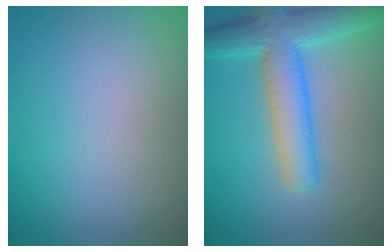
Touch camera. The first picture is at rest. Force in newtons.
{"total": 6.5, "press": 6.5, "slide": 0.2}